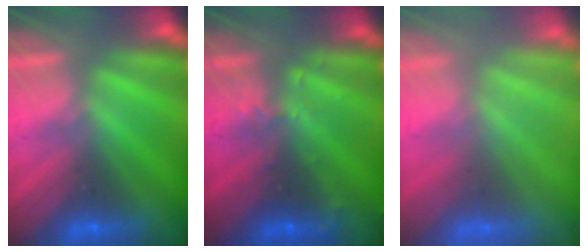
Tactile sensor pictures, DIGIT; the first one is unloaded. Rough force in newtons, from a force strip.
{"total": 2.9}
{"total": 7.5}